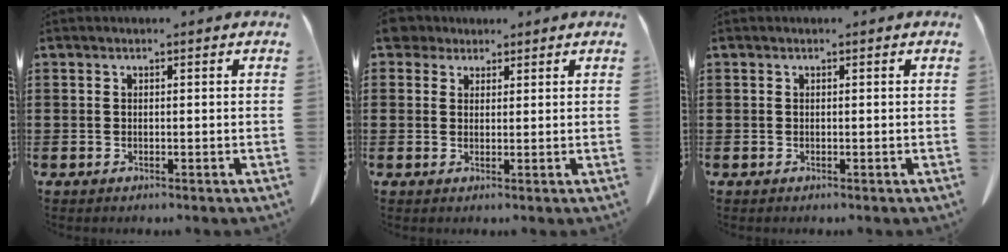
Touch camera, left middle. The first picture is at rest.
{"total": 2.6, "force": [2.0, 1.5, 0.9], "torque": [-0.025, 0.009, 0.038]}
{"total": 0.0}